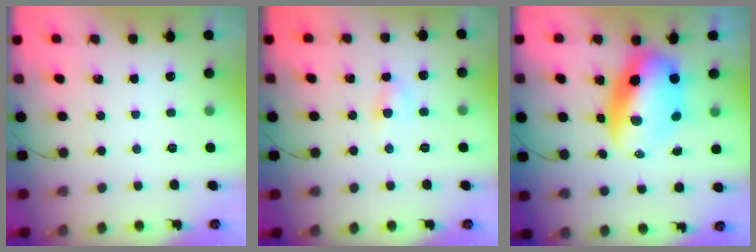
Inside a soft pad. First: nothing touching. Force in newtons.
{"total": 4.5, "press": 4.3, "slide": 1.3}
{"total": 13.3, "press": 12.8, "slide": 3.6}